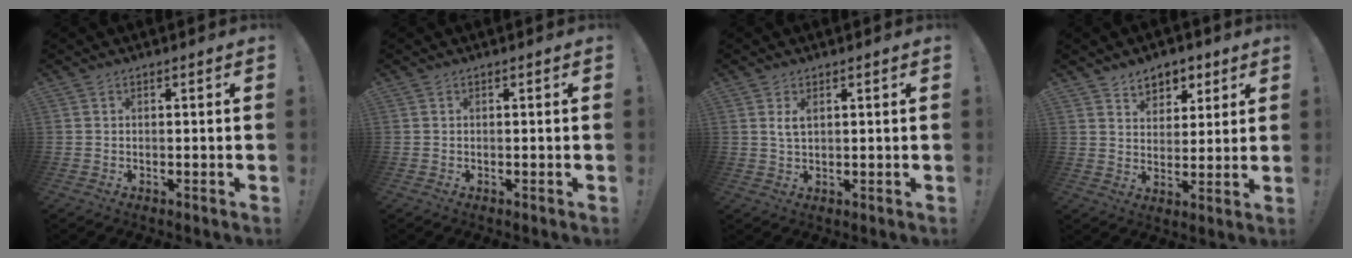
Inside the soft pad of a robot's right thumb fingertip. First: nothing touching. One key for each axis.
{"total": 0.0}
{"total": 3.1, "fx": 1.3, "fy": 1.4, "fz": 2.4, "tx": -0.051, "ty": 0.002, "tz": 0.023}
{"total": 7.1, "fx": 4.8, "fy": 5.1, "fz": 1.1, "tx": -0.011, "ty": -0.035, "tz": 0.091}